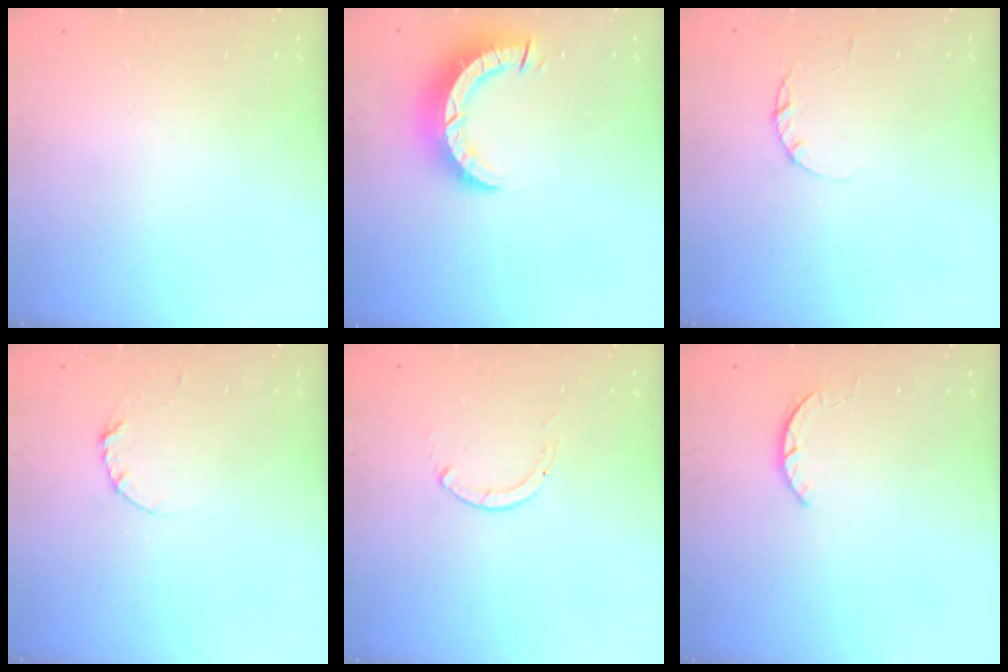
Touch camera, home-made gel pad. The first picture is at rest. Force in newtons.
{"total": 8.6, "press": 8.5, "slide": 0.9}
{"total": 2.2, "press": 2.2, "slide": 0.4}
{"total": 3.5, "press": 3.5, "slide": 0.4}
{"total": 0.0}
{"total": 1.6, "press": 1.6, "slide": 0.3}